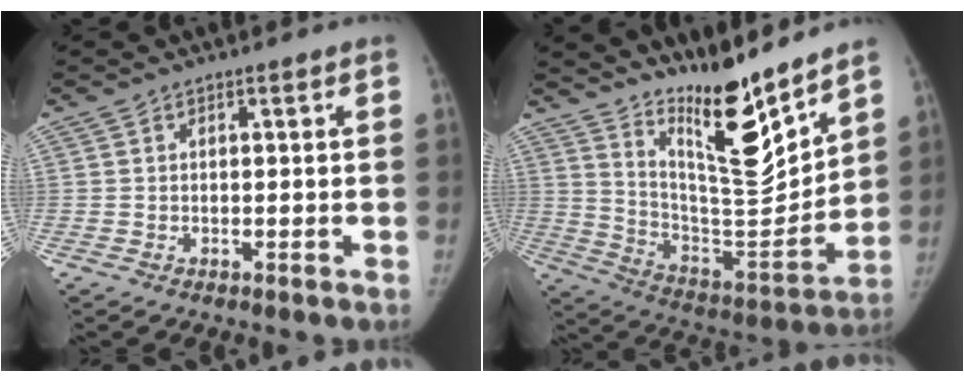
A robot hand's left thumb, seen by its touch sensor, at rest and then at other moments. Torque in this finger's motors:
{"motor_torque": [0.41, 0.44, 1.44, -1.33, 0.07]}